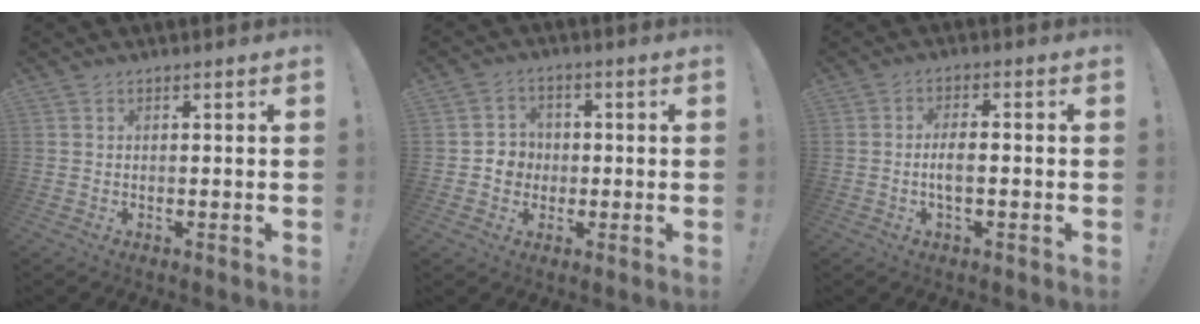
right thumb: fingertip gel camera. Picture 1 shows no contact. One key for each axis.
{"total": 5.8, "fx": -1.1, "fy": 5.5, "fz": 1.4, "tx": -0.017, "ty": 0.012, "tz": -0.018}
{"total": 4.4, "fx": -1.1, "fy": 1.4, "fz": 4.0, "tx": -0.085, "ty": 0.000, "tz": -0.022}